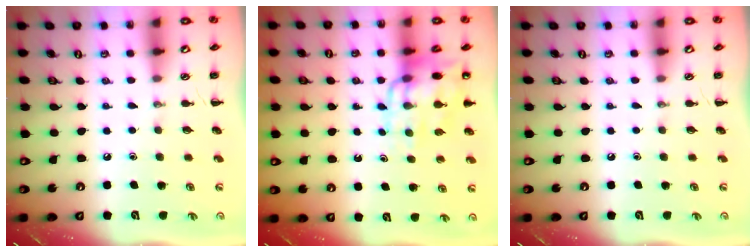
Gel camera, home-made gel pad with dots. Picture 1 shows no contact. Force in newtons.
{"total": 12.6, "press": 12.3, "slide": 2.8}
{"total": 0.0}